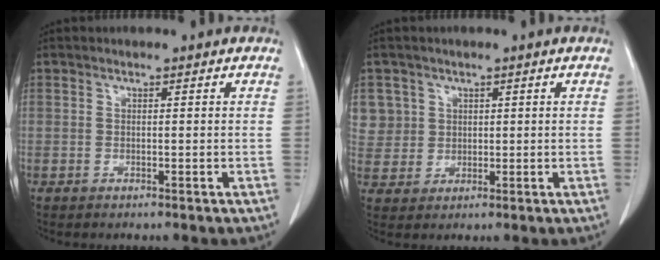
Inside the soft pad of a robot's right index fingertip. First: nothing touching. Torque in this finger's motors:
{"motor_torque": [-0.03, 0.03, 0.04, 0.00]}